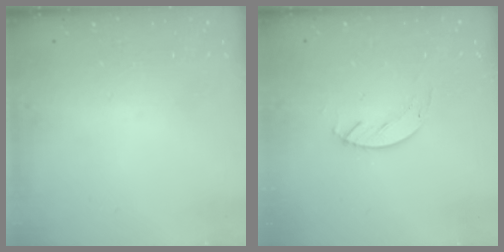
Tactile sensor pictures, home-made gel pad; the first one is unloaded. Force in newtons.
{"total": 2.7, "press": 2.7, "slide": 0.2}